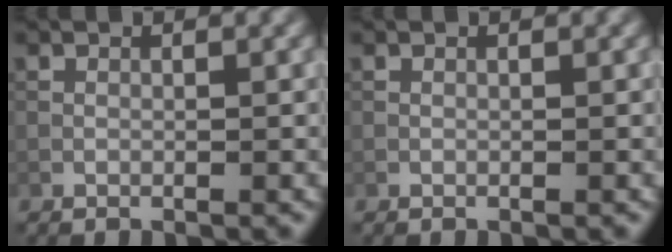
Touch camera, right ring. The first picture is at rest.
{"total": 0.0}